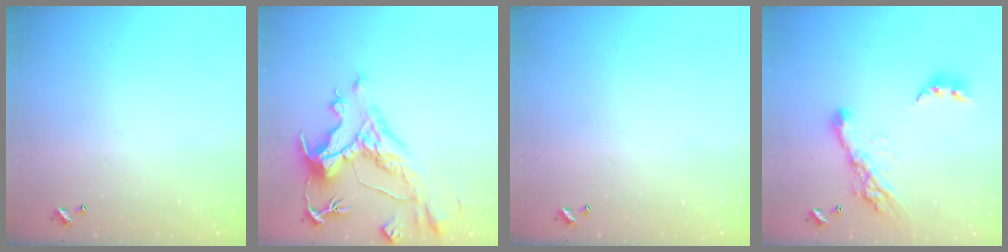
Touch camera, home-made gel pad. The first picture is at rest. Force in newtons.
{"total": 4.6, "press": 4.2, "slide": 1.8}
{"total": 0.0}
{"total": 15.5, "press": 15.4, "slide": 1.4}